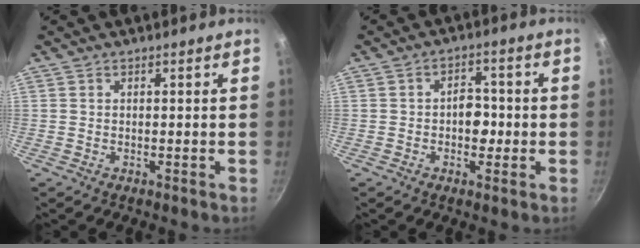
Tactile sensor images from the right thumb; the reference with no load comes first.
{"total": 5.3, "force": [-0.7, 3.6, 3.9], "torque": [-0.031, 0.013, -0.014]}